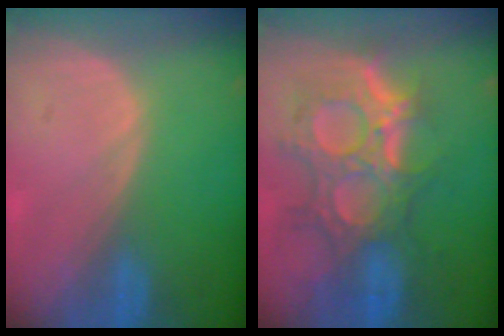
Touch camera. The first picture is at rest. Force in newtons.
{"total": 11.9, "press": 10.7, "slide": 5.3}